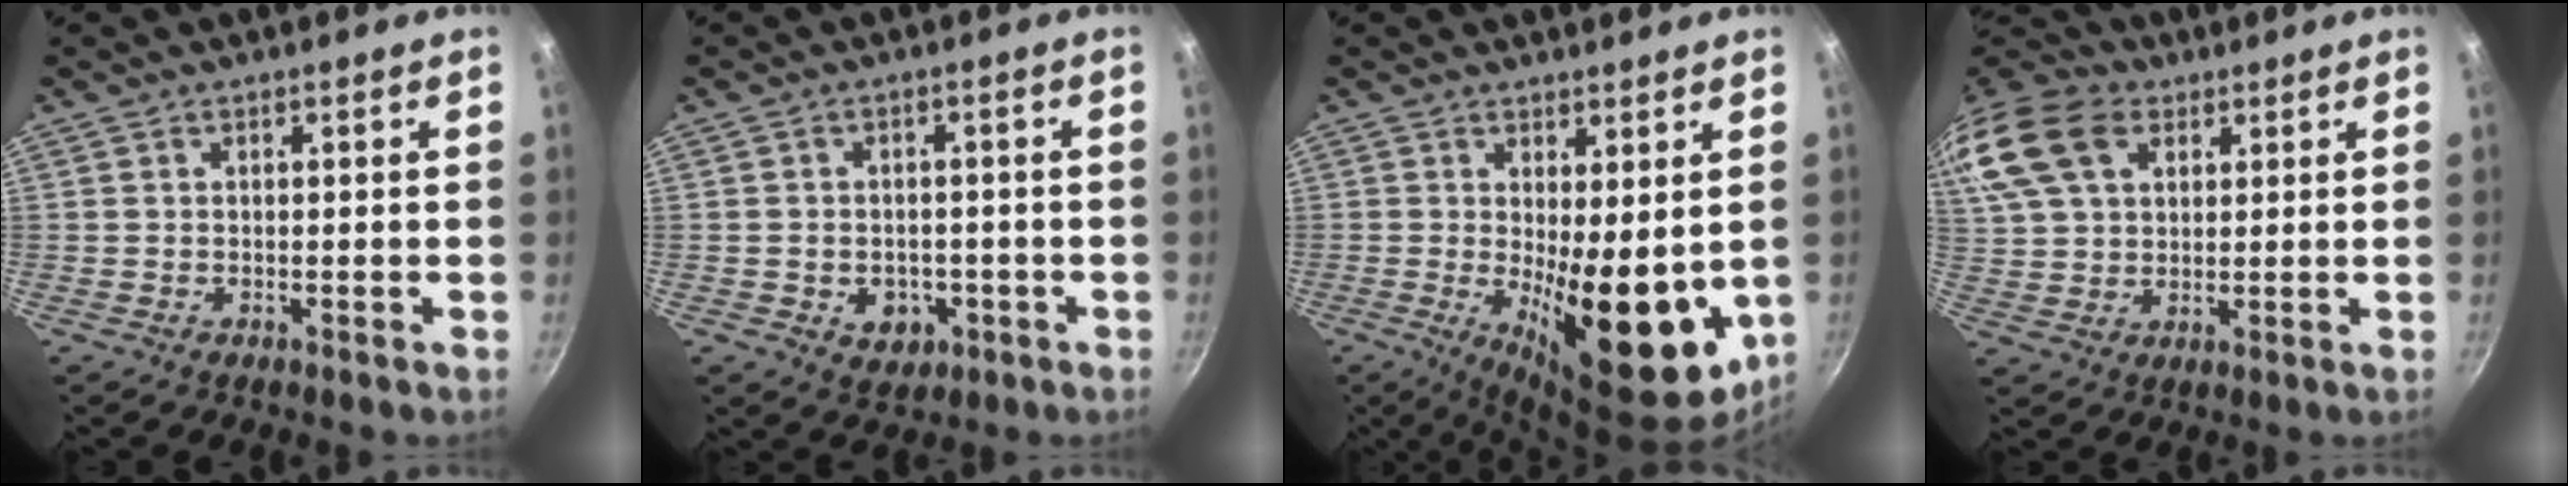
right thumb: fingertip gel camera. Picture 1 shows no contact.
{"total": 5.7, "force": [-1.8, 4.5, 3.1], "torque": [-0.027, 0.010, -0.013]}
{"total": 15.9, "force": [-0.7, 6.3, 14.6], "torque": [-0.171, -0.027, 0.007]}
{"total": 18.9, "force": [8.0, 12.8, 11.3], "torque": [-0.244, 0.018, 0.147]}